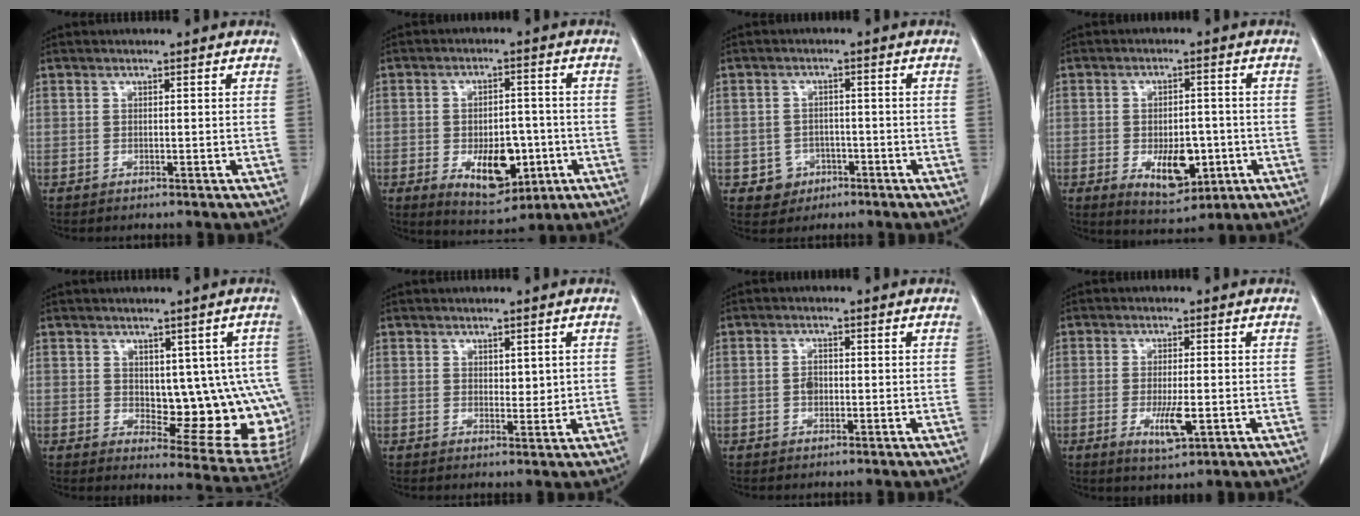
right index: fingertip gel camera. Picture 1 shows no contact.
{"total": 10.2, "force": [-3.1, 5.3, 8.2], "torque": [-0.123, 0.004, -0.032]}
{"total": 4.0, "force": [-1.6, 3.6, 0.1], "torque": [0.005, 0.015, -0.018]}
{"total": 8.6, "force": [-2.4, 4.3, 7.0], "torque": [-0.107, -0.001, -0.022]}
{"total": 13.4, "force": [0.2, 6.5, 11.7], "torque": [-0.105, 0.008, 0.023]}
{"total": 2.1, "force": [0.7, 1.2, 1.6], "torque": [-0.017, -0.006, 0.012]}
{"total": 1.7, "force": [-0.2, 1.2, 1.1], "torque": [-0.017, 0.007, -0.002]}
{"total": 5.2, "force": [-1.4, 1.2, 4.9], "torque": [-0.087, -0.007, -0.017]}